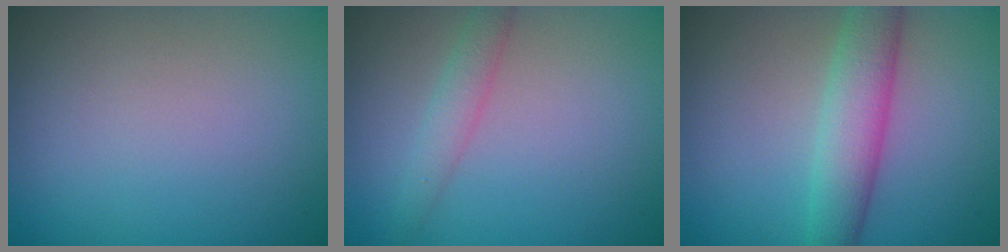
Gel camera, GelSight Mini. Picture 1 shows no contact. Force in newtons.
{"total": 1.9, "press": 1.9, "slide": 0.0}
{"total": 4.8, "press": 4.8, "slide": 0.1}